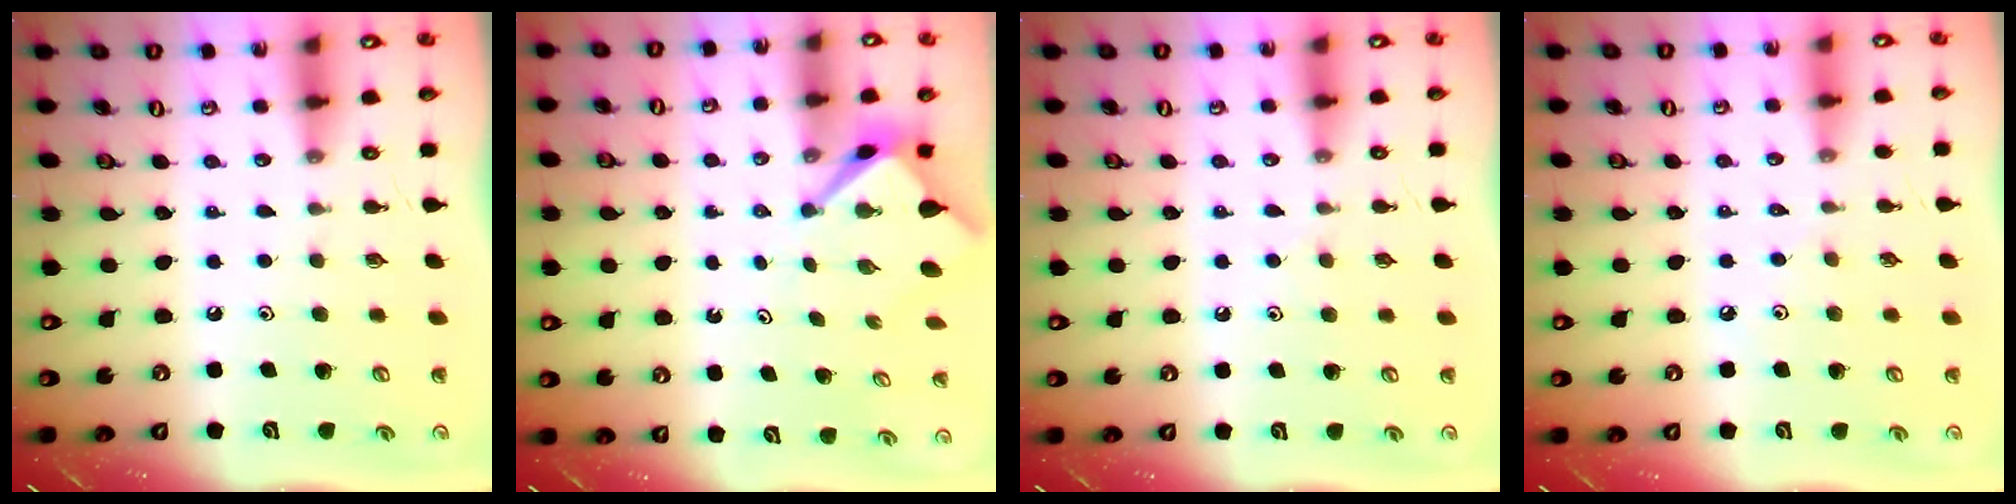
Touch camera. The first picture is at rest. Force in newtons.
{"total": 3.1, "press": 3.1, "slide": 0.3}
{"total": 6.0, "press": 5.9, "slide": 0.8}
{"total": 2.9, "press": 2.9, "slide": 0.6}